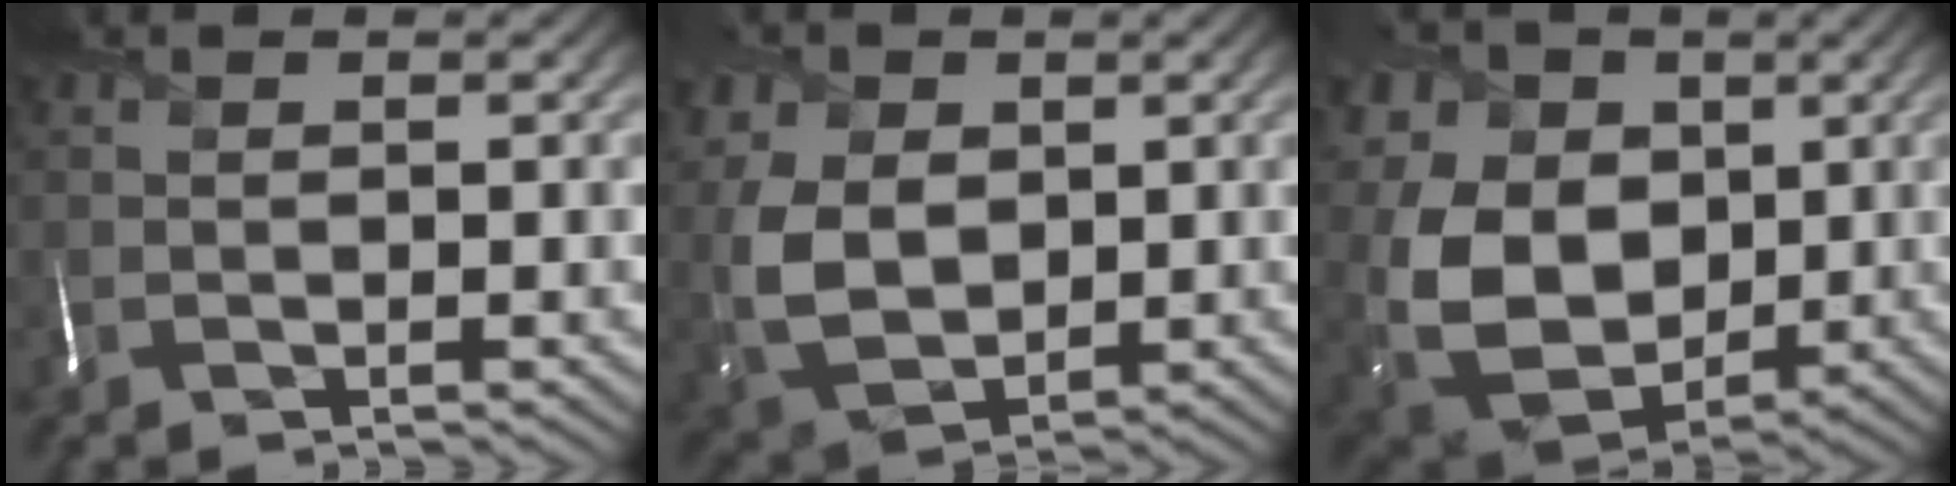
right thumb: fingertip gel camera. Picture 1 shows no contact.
{"total": 8.7, "force": [2.5, 6.3, 5.6], "torque": [-0.156, 0.000, 0.047]}
{"total": 13.2, "force": [2.5, 10.0, 8.3], "torque": [-0.216, -0.003, 0.054]}